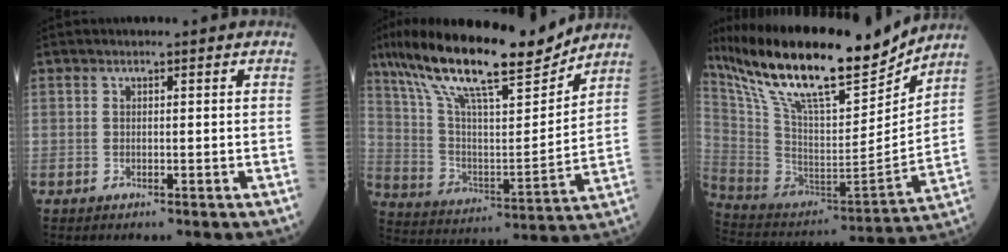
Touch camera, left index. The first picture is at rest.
{"total": 19.4, "force": [15.9, 2.7, 10.9], "torque": [-0.195, 0.010, 0.280]}
{"total": 24.0, "force": [19.0, 4.7, 13.9], "torque": [-0.260, -0.006, 0.335]}